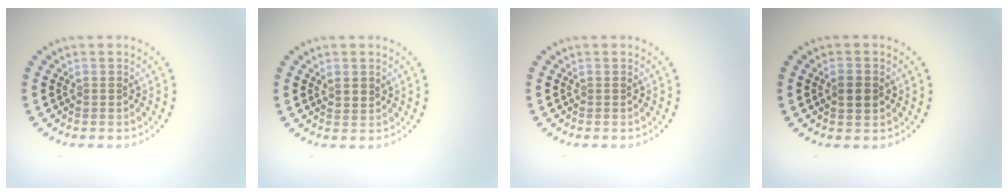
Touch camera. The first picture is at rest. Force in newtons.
{"total": 1.1, "press": 1.0, "slide": 0.6}
{"total": 0.0}
{"total": 2.2, "press": 2.2, "slide": 0.2}